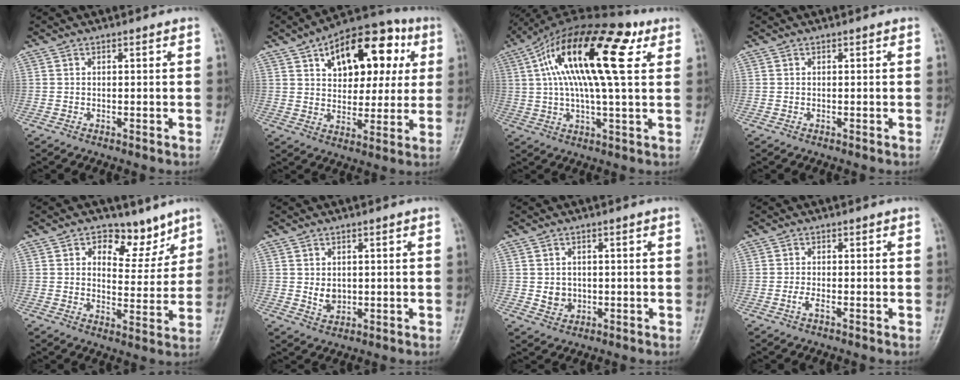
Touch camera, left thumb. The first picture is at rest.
{"total": 18.7, "force": [7.0, 10.9, 13.6], "torque": [-0.137, 0.008, 0.100]}
{"total": 20.8, "force": [6.6, 6.7, 18.6], "torque": [-0.319, 0.019, 0.101]}
{"total": 0.0}
{"total": 8.3, "force": [5.3, 5.3, 3.7], "torque": [-0.012, -0.030, 0.079]}
{"total": 3.2, "force": [0.3, 2.5, 2.0], "torque": [-0.023, -0.007, 0.013]}
{"total": 3.3, "force": [0.0, 2.9, 1.5], "torque": [-0.010, 0.000, 0.007]}
{"total": 1.5, "force": [-0.7, 0.5, 1.2], "torque": [-0.030, 0.001, -0.016]}